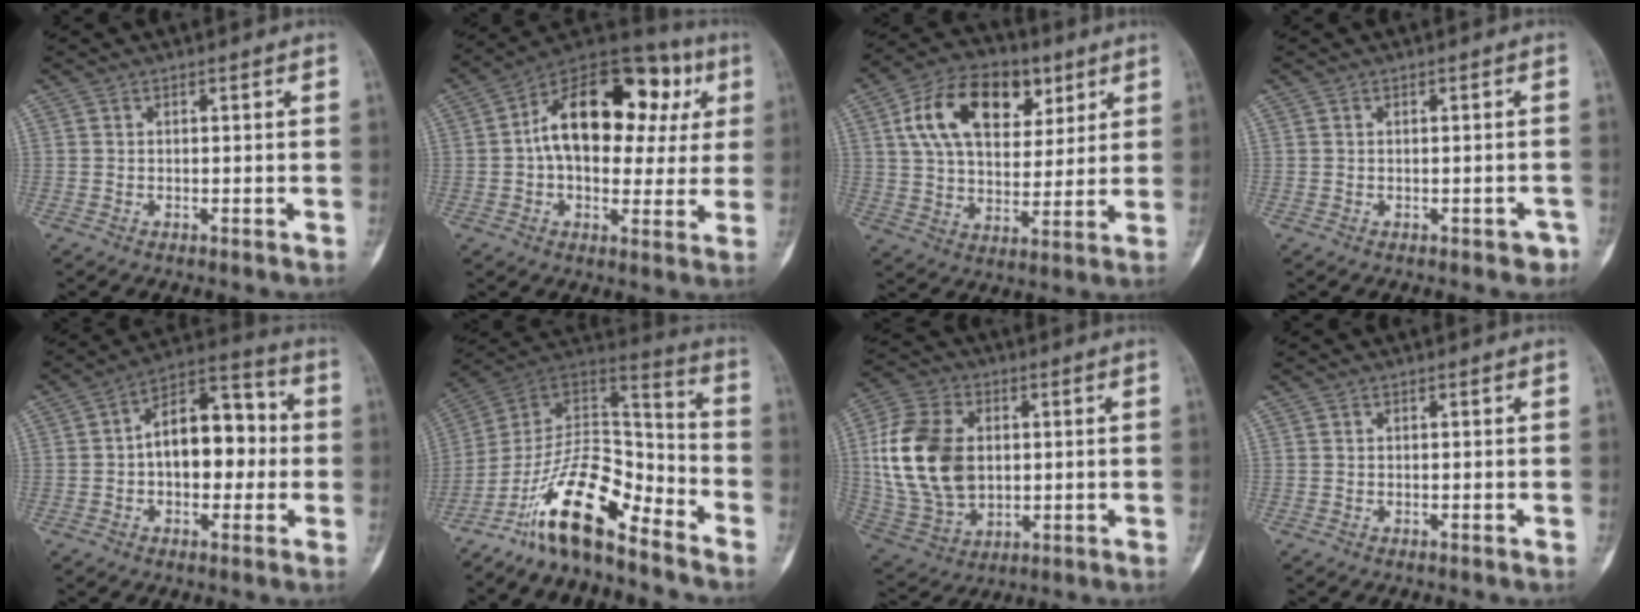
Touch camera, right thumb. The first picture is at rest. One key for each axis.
{"total": 22.9, "fx": 4.2, "fy": 13.9, "fz": 17.7, "tx": -0.226, "ty": 0.036, "tz": 0.053}
{"total": 18.5, "fx": 7.2, "fy": 11.5, "fz": 12.6, "tx": -0.184, "ty": -0.008, "tz": 0.123}
{"total": 1.9, "fx": -1.1, "fy": 1.1, "fz": 1.2, "tx": -0.005, "ty": 0.012, "tz": -0.010}
{"total": 14.5, "fx": 0.0, "fy": 8.9, "fz": 11.5, "tx": -0.135, "ty": 0.042, "tz": -0.011}
{"total": 17.1, "fx": -11.4, "fy": 6.4, "fz": 10.9, "tx": -0.167, "ty": 0.108, "tz": -0.206}
{"total": 18.5, "fx": 1.9, "fy": 12.9, "fz": 13.2, "tx": -0.246, "ty": -0.002, "tz": 0.045}
{"total": 0.0}